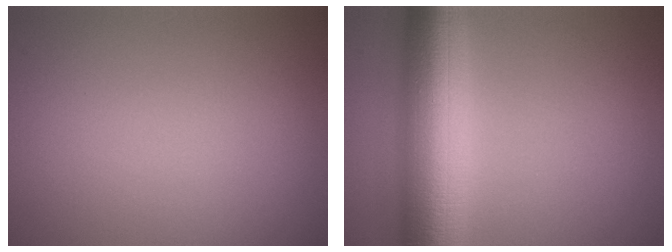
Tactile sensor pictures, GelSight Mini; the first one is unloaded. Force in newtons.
{"total": 10.7, "press": 10.6, "slide": 0.2}